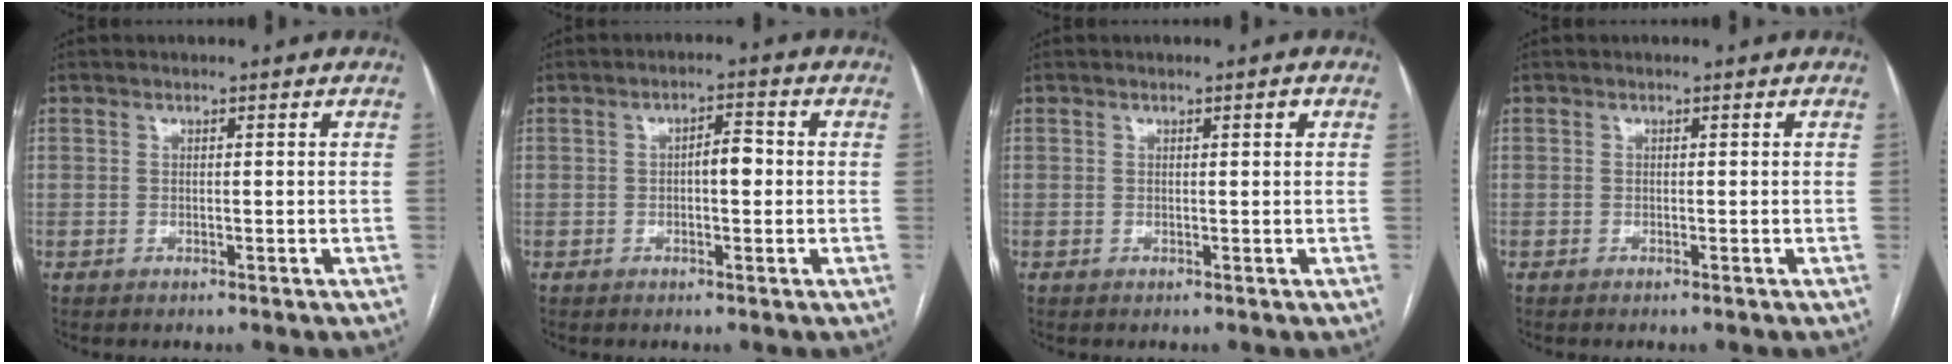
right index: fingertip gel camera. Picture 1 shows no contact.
{"total": 3.1, "force": [-0.2, 1.1, 2.9], "torque": [-0.042, 0.009, -0.004]}
{"total": 0.8, "force": [0.3, 0.1, 0.7], "torque": [-0.012, 0.002, 0.004]}
{"total": 0.0}